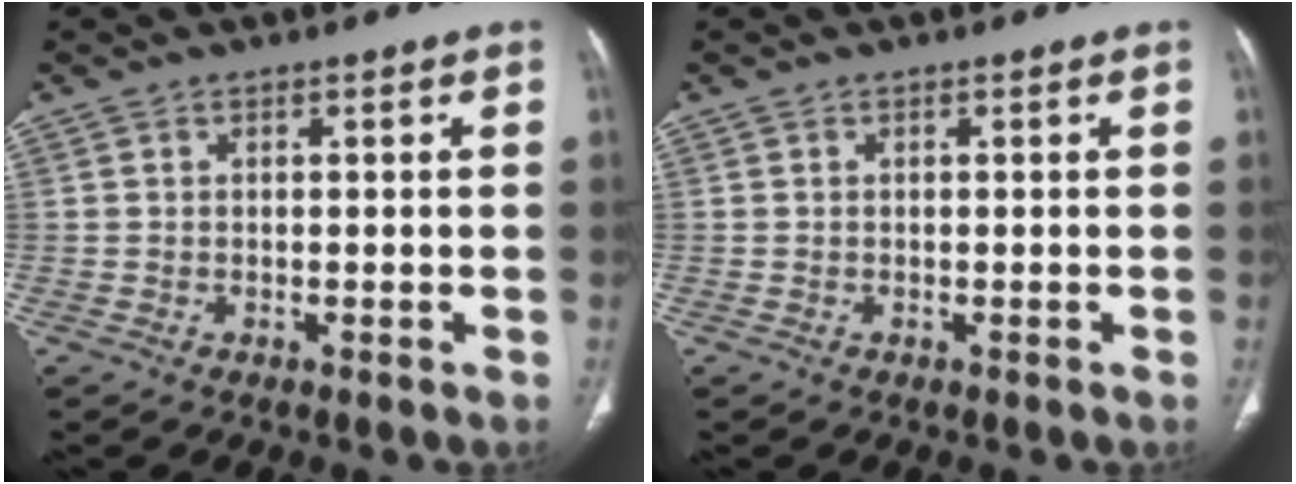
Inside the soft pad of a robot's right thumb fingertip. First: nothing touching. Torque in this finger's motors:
{"motor_torque": [0.05, 0.05, 0.00, 0.00, 0.00]}